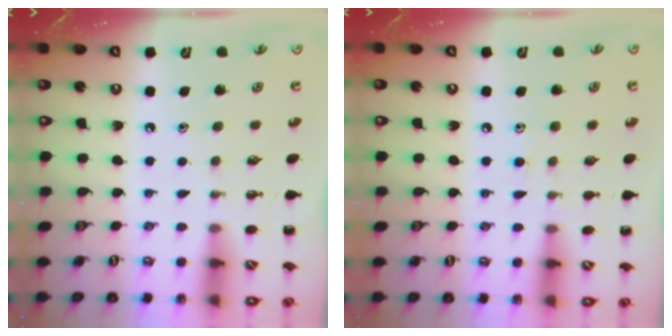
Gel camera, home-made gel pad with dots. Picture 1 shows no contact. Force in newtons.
{"total": 5.0, "press": 4.6, "slide": 2.0}